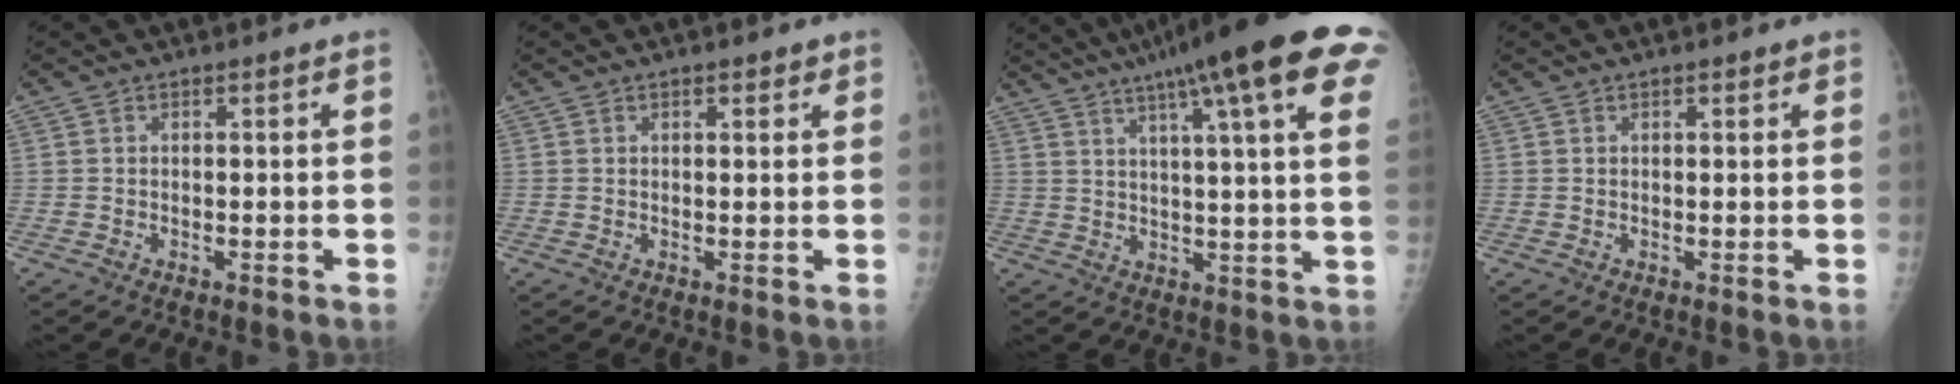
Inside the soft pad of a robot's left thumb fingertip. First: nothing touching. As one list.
[{"total": 1.7, "force": [1.1, 0.9, 1.0], "torque": [-0.002, -0.004, 0.011]}, {"total": 23.1, "force": [12.8, 3.4, 18.9], "torque": [-0.275, 0.002, 0.161]}, {"total": 1.1, "force": [0.7, 0.5, 0.6], "torque": [-0.006, -0.002, 0.008]}]